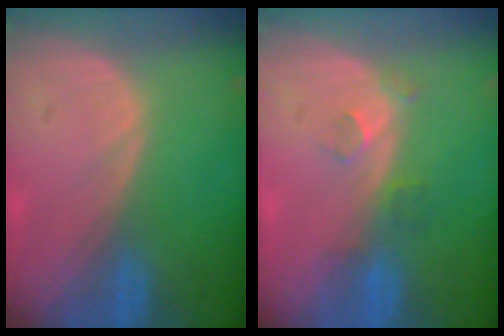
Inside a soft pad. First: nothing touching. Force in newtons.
{"total": 3.2, "press": 2.6, "slide": 1.8}